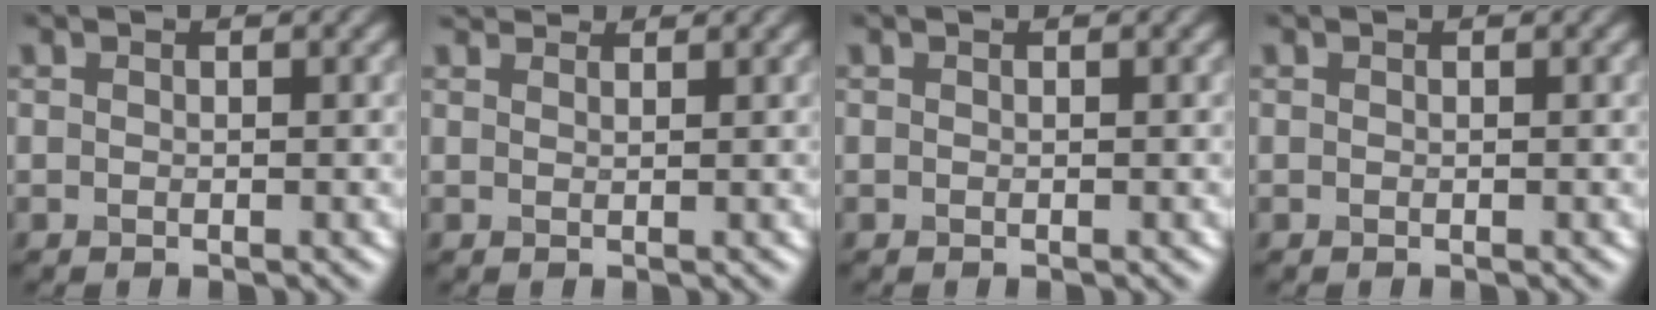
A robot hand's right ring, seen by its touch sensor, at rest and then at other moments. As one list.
[{"total": 2.9, "force": [2.7, 0.5, 0.8], "torque": [-0.016, 0.001, 0.034]}, {"total": 0.0}, {"total": 0.0}]